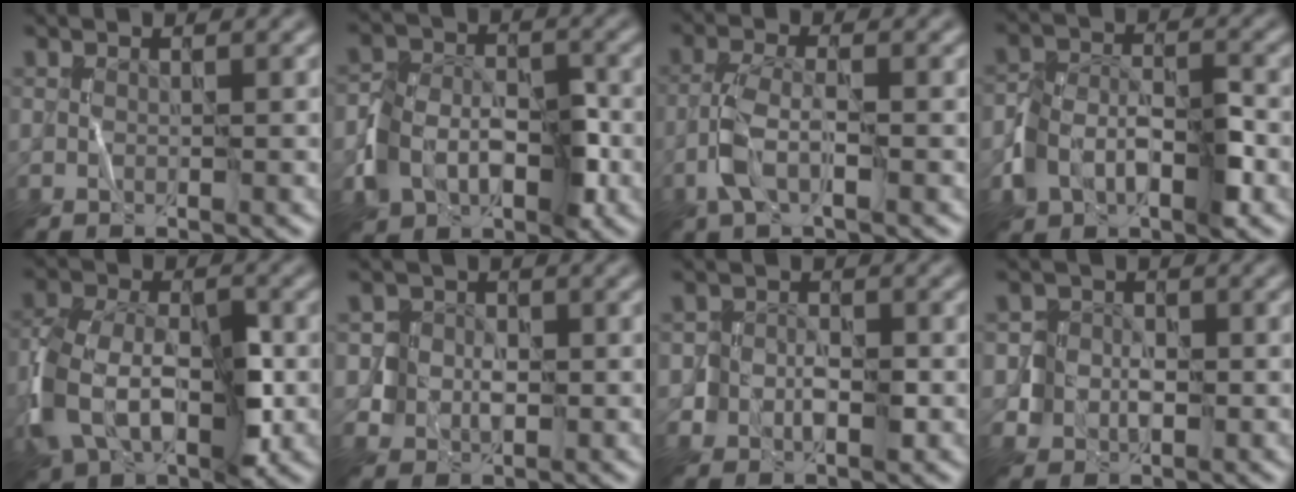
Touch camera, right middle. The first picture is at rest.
{"total": 5.1, "force": [-1.9, 3.9, 2.7], "torque": [-0.038, 0.003, -0.037]}
{"total": 2.9, "force": [-1.3, 1.1, 2.3], "torque": [-0.055, 0.008, -0.033]}
{"total": 4.6, "force": [-1.9, 3.1, 2.8], "torque": [-0.047, 0.007, -0.036]}
{"total": 7.8, "force": [-1.9, 5.1, 5.6], "torque": [-0.117, 0.005, -0.043]}
{"total": 3.0, "force": [-0.1, 2.9, 0.4], "torque": [0.002, 0.006, -0.016]}
{"total": 2.2, "force": [-0.6, 1.9, 1.0], "torque": [0.005, 0.004, -0.016]}
{"total": 3.0, "force": [-0.5, 3.0, 0.4], "torque": [0.010, 0.007, -0.023]}